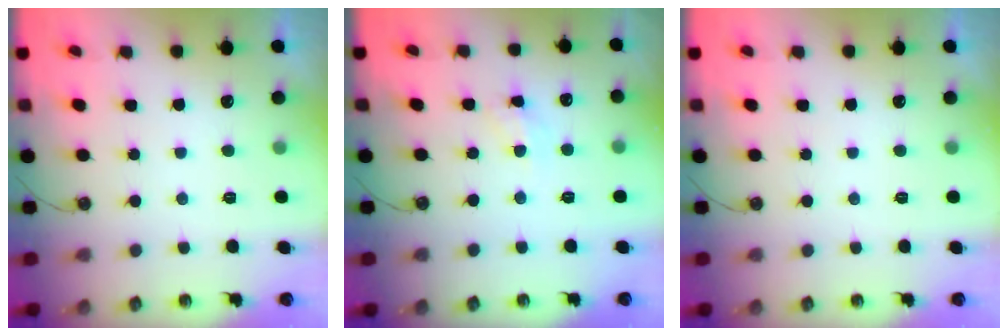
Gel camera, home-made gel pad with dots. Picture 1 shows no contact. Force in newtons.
{"total": 5.9, "press": 5.9, "slide": 0.4}
{"total": 0.0}